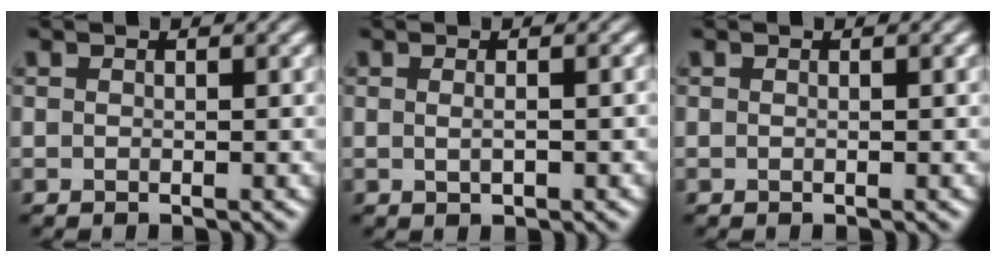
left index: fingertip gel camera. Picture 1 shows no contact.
{"total": 1.1, "force": [0.2, 0.3, 1.1], "torque": [-0.016, -0.006, 0.001]}
{"total": 0.0}